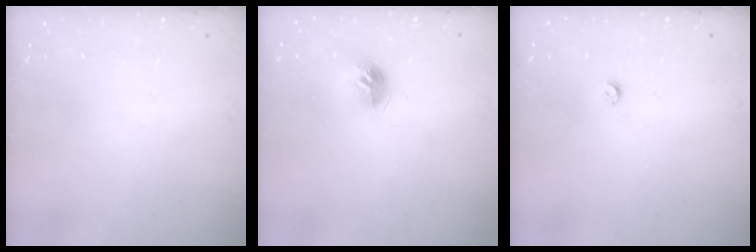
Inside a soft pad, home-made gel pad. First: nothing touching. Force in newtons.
{"total": 8.6, "press": 8.6, "slide": 0.0}
{"total": 2.9, "press": 2.8, "slide": 0.5}